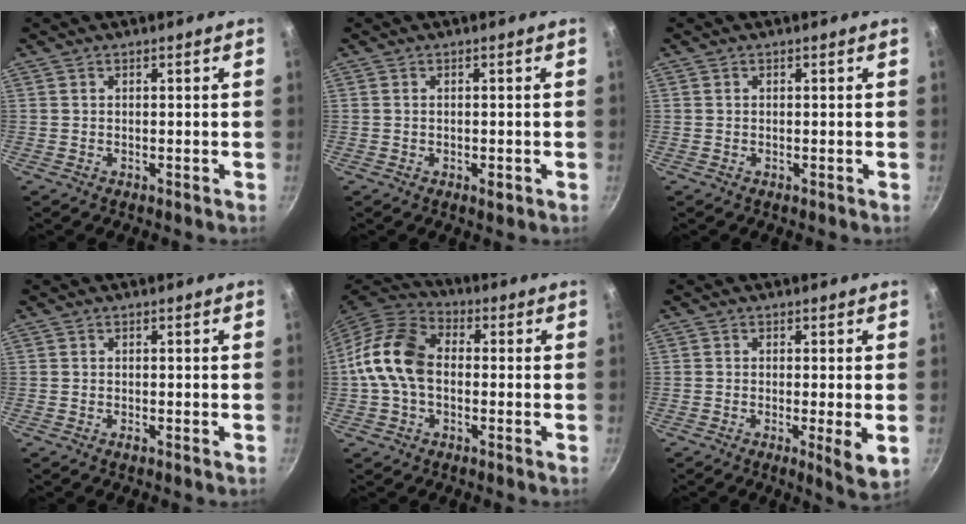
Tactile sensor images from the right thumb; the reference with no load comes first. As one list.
[{"total": 1.5, "force": [-0.5, 0.7, 1.2], "torque": [-0.019, -0.001, -0.009]}, {"total": 0.0}, {"total": 0.5, "force": [-0.3, 0.1, 0.4], "torque": [-0.008, 0.000, -0.008]}, {"total": 13.0, "force": [-0.4, 8.9, 9.4], "torque": [-0.156, 0.033, -0.027]}, {"total": 5.1, "force": [-0.9, 0.8, 5.0], "torque": [-0.080, -0.013, -0.012]}]